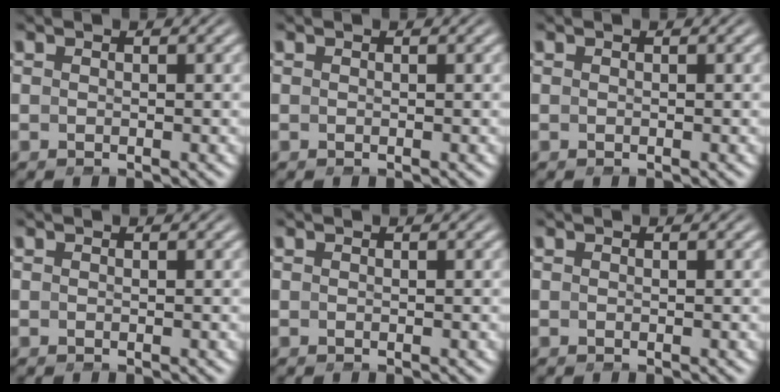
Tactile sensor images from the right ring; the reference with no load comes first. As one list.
[{"total": 0.0}, {"total": 0.0}, {"total": 0.0}, {"total": 0.0}, {"total": 0.0}]